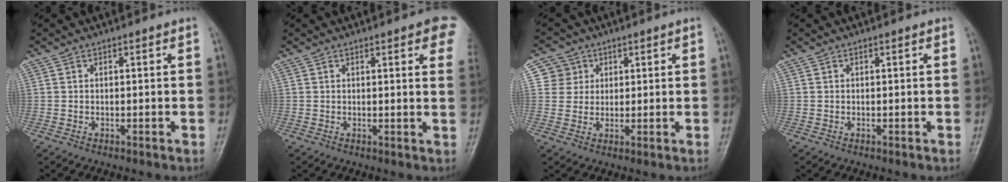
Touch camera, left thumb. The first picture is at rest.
{"total": 7.1, "force": [3.7, 1.8, 5.8], "torque": [-0.044, -0.005, 0.035]}
{"total": 4.6, "force": [1.7, 4.3, -0.1], "torque": [0.033, -0.005, 0.024]}
{"total": 0.0}